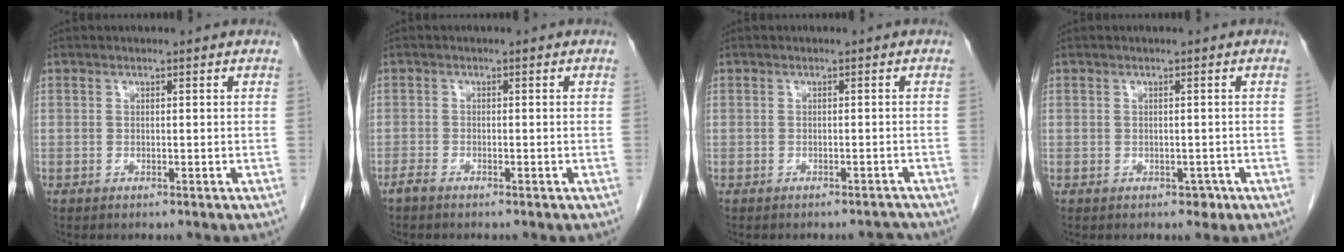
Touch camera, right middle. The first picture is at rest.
{"total": 1.3, "force": [-1.1, 0.0, 0.7], "torque": [-0.015, -0.003, -0.019]}
{"total": 1.9, "force": [-1.9, -0.2, 0.1], "torque": [0.005, -0.002, -0.022]}
{"total": 1.1, "force": [-0.5, 0.7, 0.6], "torque": [-0.006, 0.001, -0.001]}